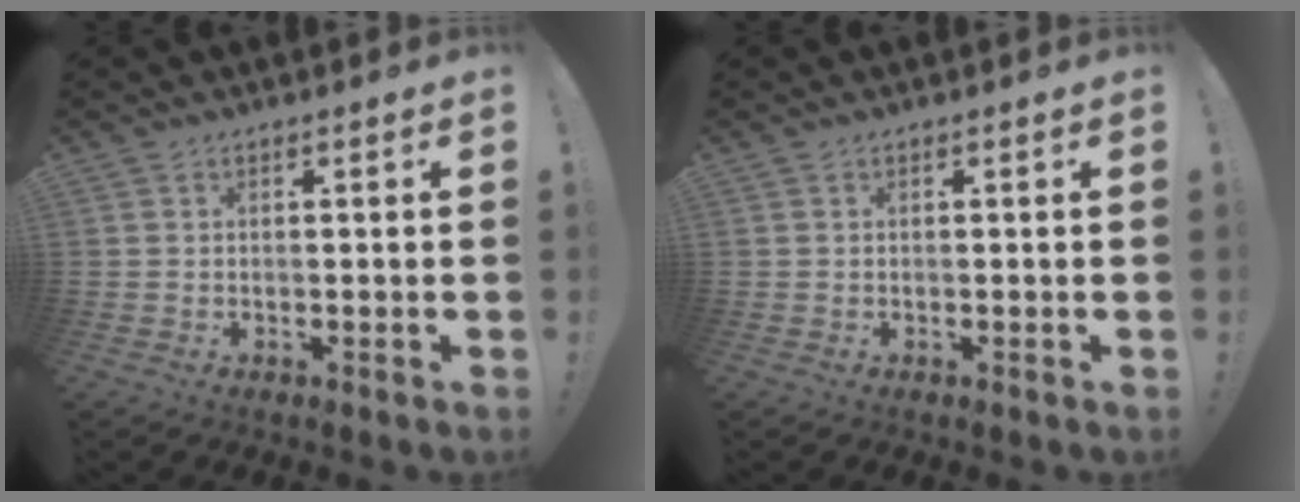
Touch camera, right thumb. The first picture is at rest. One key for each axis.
{"total": 0.0}